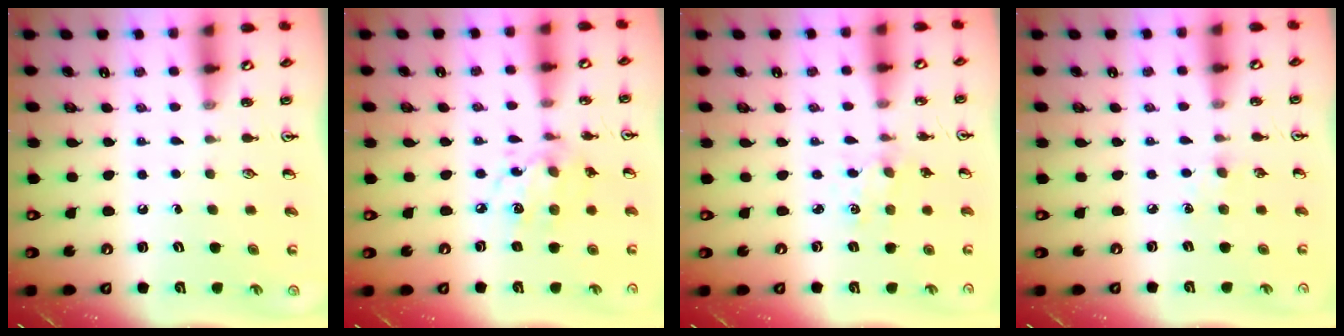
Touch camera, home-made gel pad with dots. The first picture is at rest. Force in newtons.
{"total": 9.1, "press": 9.1, "slide": 0.6}
{"total": 1.1, "press": 1.1, "slide": 0.3}
{"total": 5.4, "press": 5.3, "slide": 0.7}